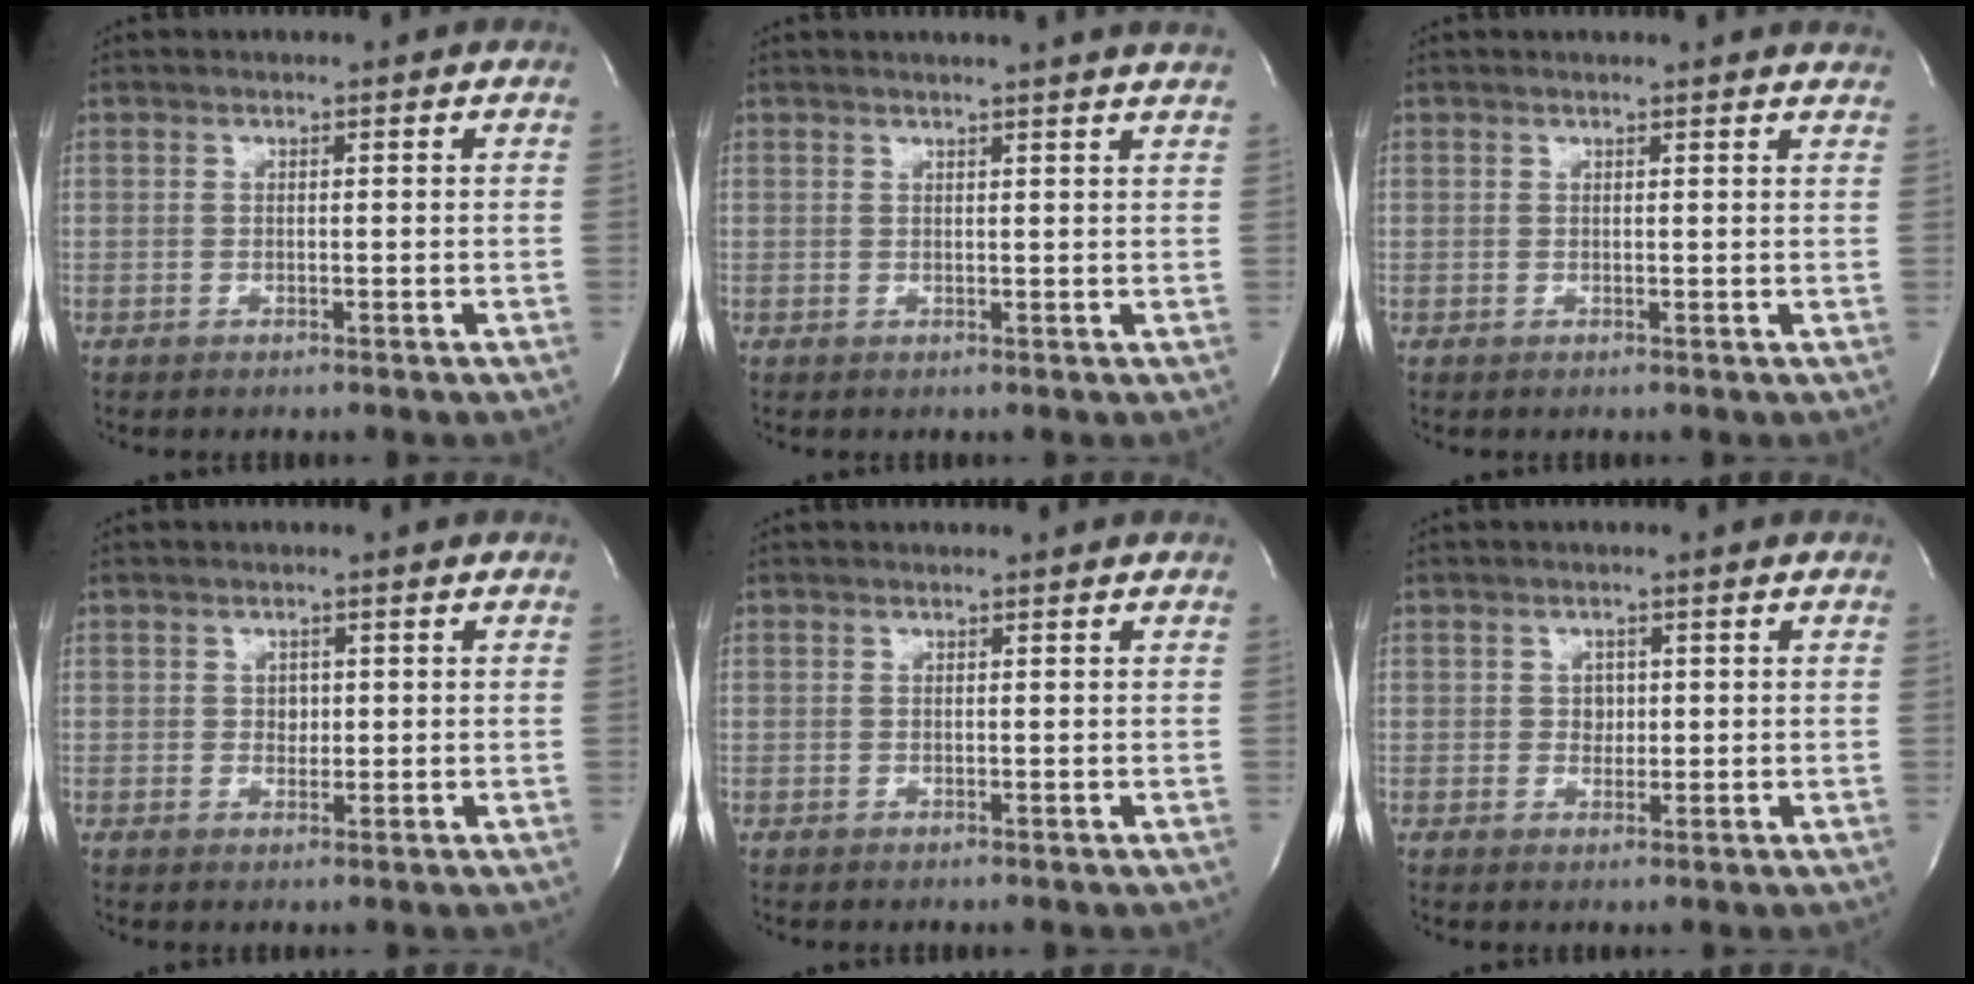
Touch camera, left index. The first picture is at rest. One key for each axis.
{"total": 6.5, "fx": 5.8, "fy": -0.8, "fz": 2.7, "tx": -0.034, "ty": 0.003, "tz": 0.048}
{"total": 5.6, "fx": 5.4, "fy": 0.0, "fz": 1.5, "tx": -0.018, "ty": -0.001, "tz": 0.038}
{"total": 1.5, "fx": -0.1, "fy": 1.2, "fz": 0.8, "tx": -0.010, "ty": -0.003, "tz": -0.003}
{"total": 0.0}
{"total": 1.7, "fx": -0.1, "fy": 1.5, "fz": 0.9, "tx": -0.011, "ty": -0.002, "tz": -0.003}